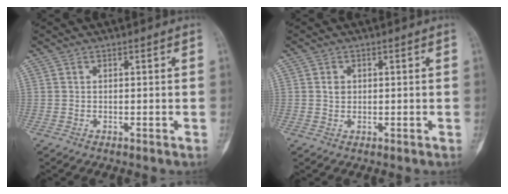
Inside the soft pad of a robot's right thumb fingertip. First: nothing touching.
{"total": 1.7, "force": [0.3, 1.4, 0.9], "torque": [-0.008, 0.001, 0.007]}